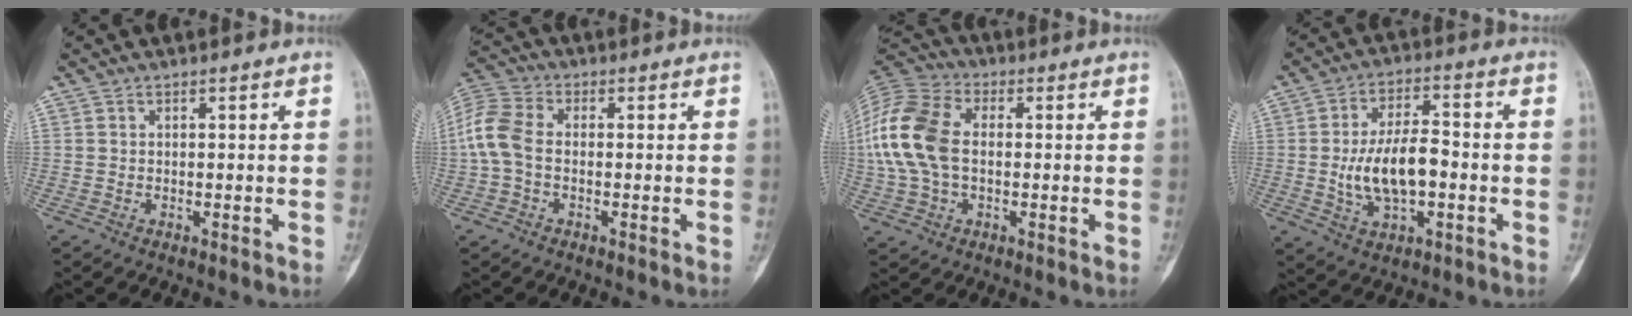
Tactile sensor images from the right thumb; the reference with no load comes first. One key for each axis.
{"total": 7.8, "fx": -0.6, "fy": 5.2, "fz": 5.9, "tx": -0.132, "ty": 0.019, "tz": -0.023}
{"total": 15.6, "fx": 0.3, "fy": 10.2, "fz": 11.8, "tx": -0.257, "ty": 0.026, "tz": 0.000}
{"total": 11.6, "fx": -1.5, "fy": 5.7, "fz": 9.9, "tx": -0.175, "ty": 0.019, "tz": -0.025}